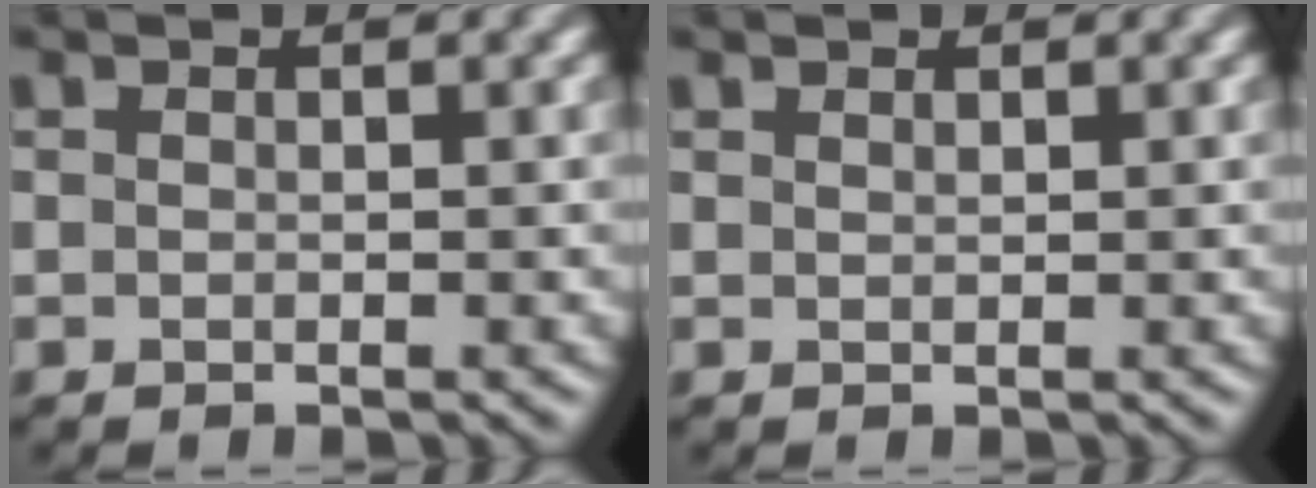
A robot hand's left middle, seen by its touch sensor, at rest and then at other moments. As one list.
[{"total": 0.7, "force": [0.6, 0.0, -0.3], "torque": [0.001, 0.000, 0.014]}]